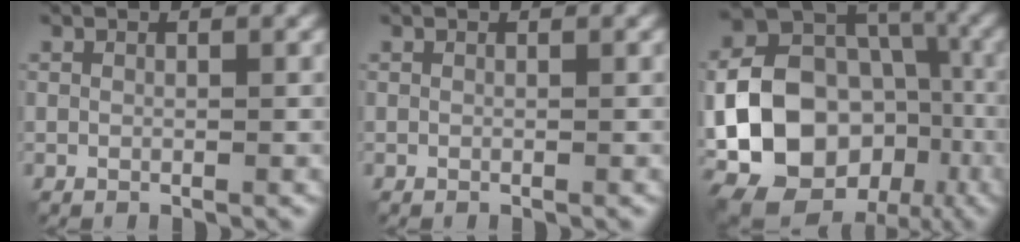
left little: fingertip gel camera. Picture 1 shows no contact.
{"total": 0.0}
{"total": 20.4, "force": [-5.1, 17.0, 10.1], "torque": [-0.202, -0.026, -0.083]}